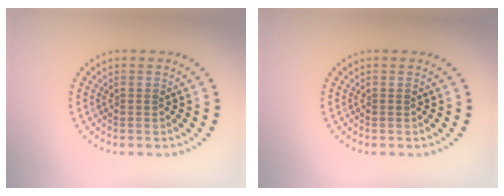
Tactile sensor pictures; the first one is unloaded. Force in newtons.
{"total": 0.0}